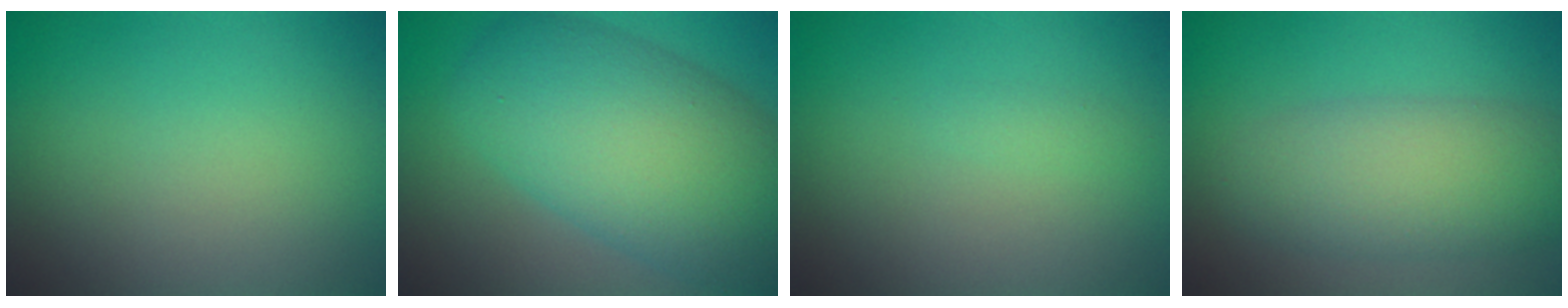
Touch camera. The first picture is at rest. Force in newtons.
{"total": 10.6, "press": 10.6, "slide": 0.4}
{"total": 0.6, "press": 0.6, "slide": 0.0}
{"total": 5.6, "press": 5.6, "slide": 0.2}